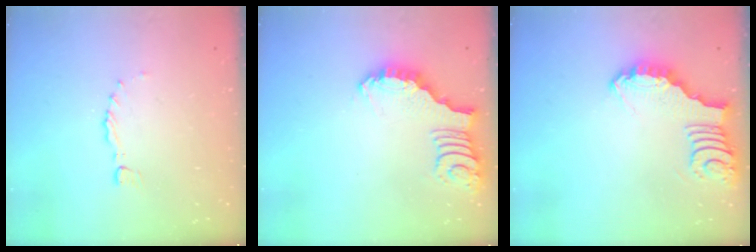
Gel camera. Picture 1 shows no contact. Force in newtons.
{"total": 2.9, "press": 2.9, "slide": 0.1}
{"total": 3.6, "press": 3.6, "slide": 0.1}